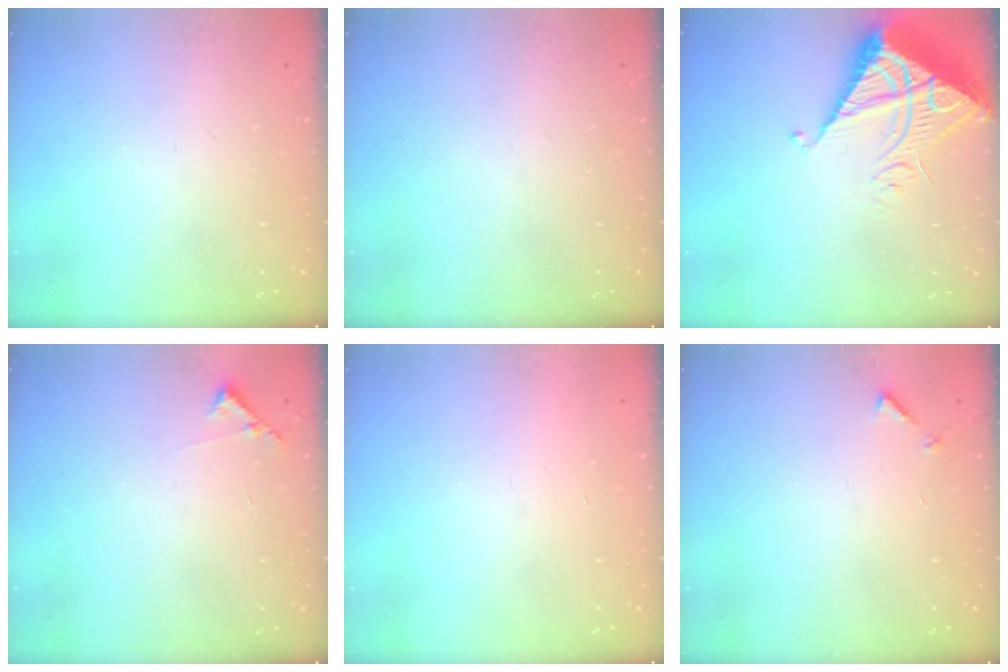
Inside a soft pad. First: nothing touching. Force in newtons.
{"total": 0.0}
{"total": 9.8, "press": 9.8, "slide": 1.0}
{"total": 6.4, "press": 6.4, "slide": 0.5}
{"total": 1.7, "press": 1.7, "slide": 0.1}
{"total": 5.0, "press": 4.9, "slide": 0.5}